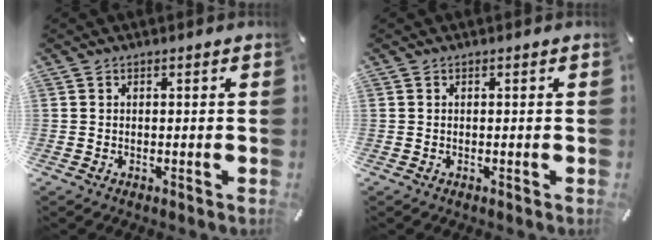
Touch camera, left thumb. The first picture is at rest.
{"total": 0.0}